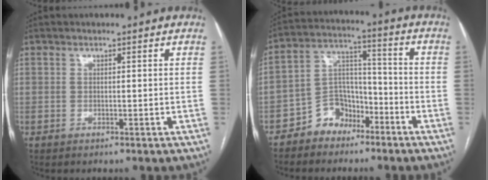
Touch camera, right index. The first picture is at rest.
{"total": 8.1, "force": [-5.5, 5.6, 2.1], "torque": [-0.040, 0.032, -0.098]}